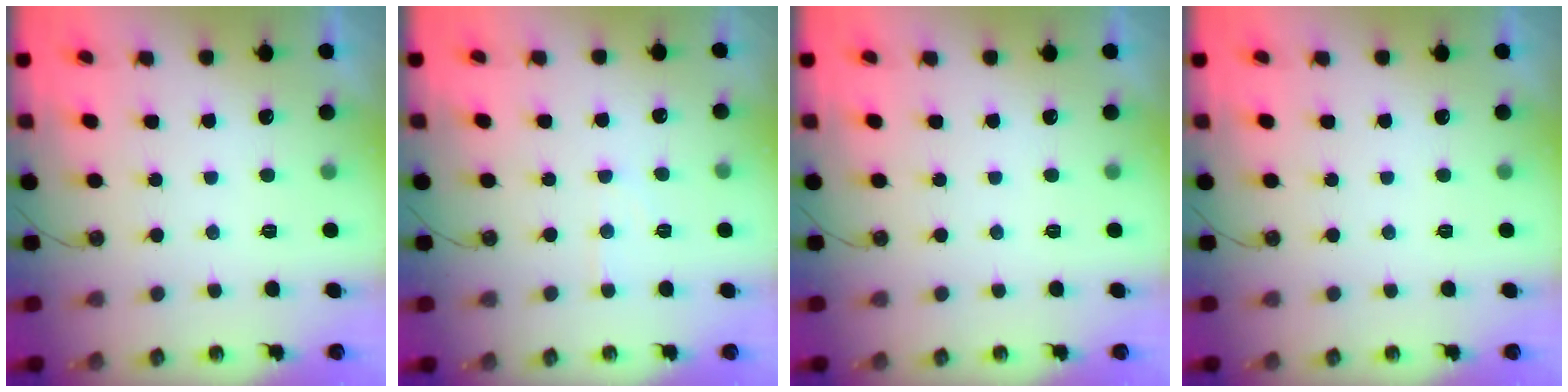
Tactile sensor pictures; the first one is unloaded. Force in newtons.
{"total": 5.2, "press": 5.1, "slide": 0.7}
{"total": 0.0}
{"total": 0.0}